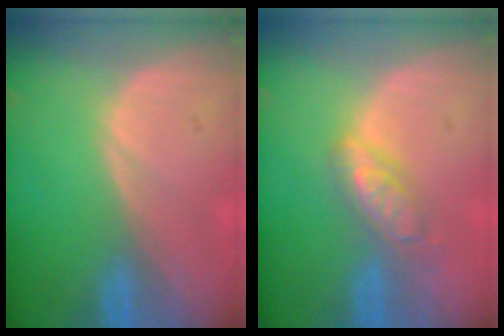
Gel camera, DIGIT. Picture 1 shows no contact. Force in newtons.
{"total": 4.6, "press": 4.5, "slide": 0.3}